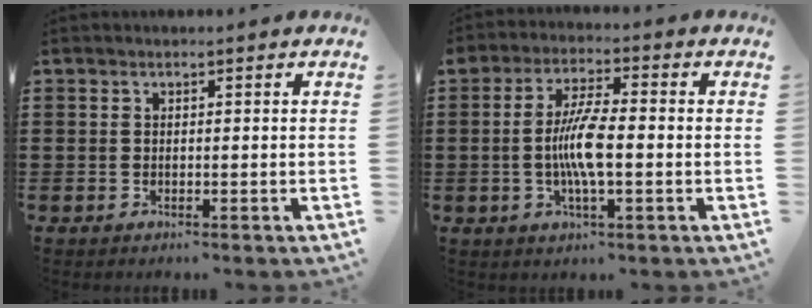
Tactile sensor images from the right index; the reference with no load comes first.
{"total": 7.5, "force": [-1.1, 1.7, 7.2], "torque": [-0.154, -0.006, -0.029]}